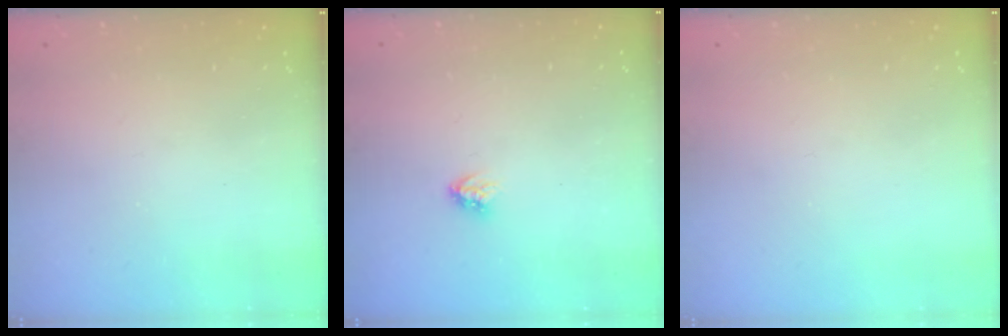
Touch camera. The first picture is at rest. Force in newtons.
{"total": 3.0, "press": 2.9, "slide": 0.4}
{"total": 0.0}